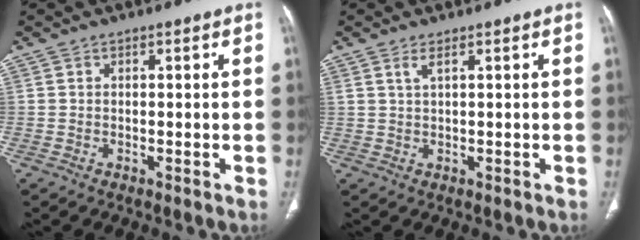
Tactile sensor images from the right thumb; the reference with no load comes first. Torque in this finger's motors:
{"motor_torque": [0.19, -0.53, 0.29, 0.05, 0.08]}